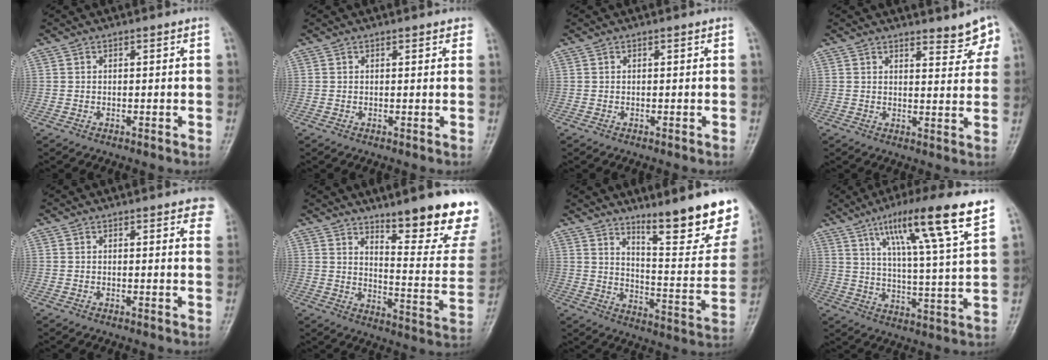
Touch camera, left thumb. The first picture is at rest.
{"total": 1.6, "force": [1.2, 0.6, 0.9], "torque": [-0.003, 0.000, 0.010]}
{"total": 0.0}
{"total": 5.1, "force": [4.3, 1.7, 2.1], "torque": [-0.004, -0.034, 0.046]}
{"total": 5.8, "force": [4.0, 1.9, 3.8], "torque": [-0.021, -0.007, 0.036]}
{"total": 18.7, "force": [12.9, 3.7, 13.0], "torque": [-0.138, -0.104, 0.184]}
{"total": 19.9, "force": [13.5, 3.8, 14.0], "torque": [-0.160, -0.096, 0.201]}
{"total": 17.6, "force": [10.5, 1.4, 14.0], "torque": [-0.213, -0.040, 0.165]}